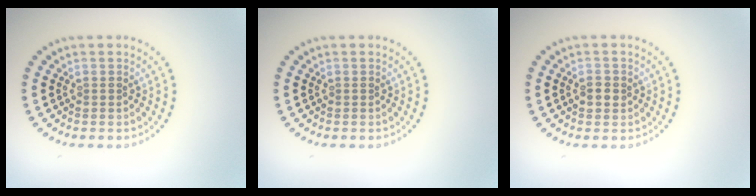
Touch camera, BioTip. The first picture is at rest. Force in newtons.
{"total": 0.0}
{"total": 1.4, "press": 1.3, "slide": 0.2}